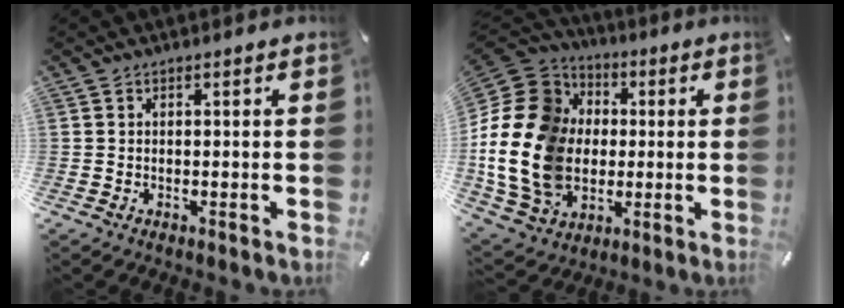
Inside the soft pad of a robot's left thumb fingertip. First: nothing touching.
{"total": 22.7, "force": [-1.7, 18.3, 13.3], "torque": [-0.286, 0.015, -0.025]}